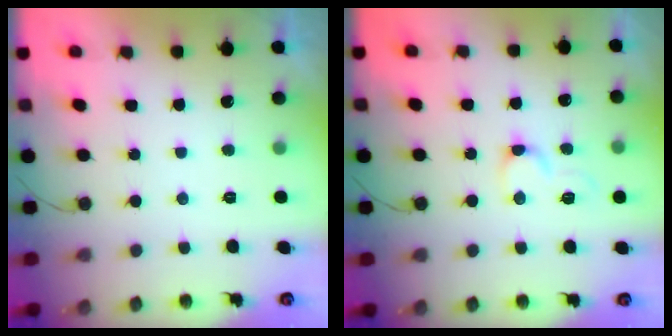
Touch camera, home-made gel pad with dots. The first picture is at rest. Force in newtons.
{"total": 5.2, "press": 5.2, "slide": 0.3}